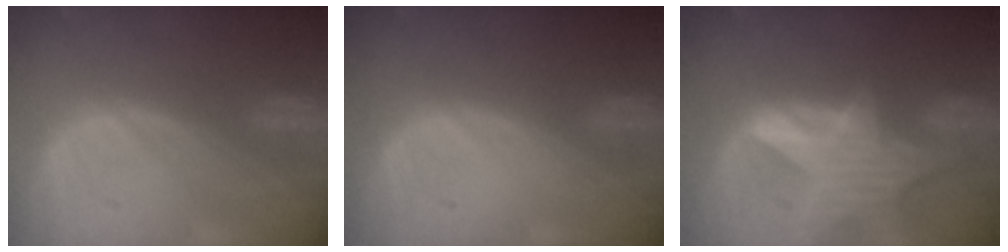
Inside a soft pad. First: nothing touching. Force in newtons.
{"total": 0.0}
{"total": 8.3, "press": 7.4, "slide": 3.8}